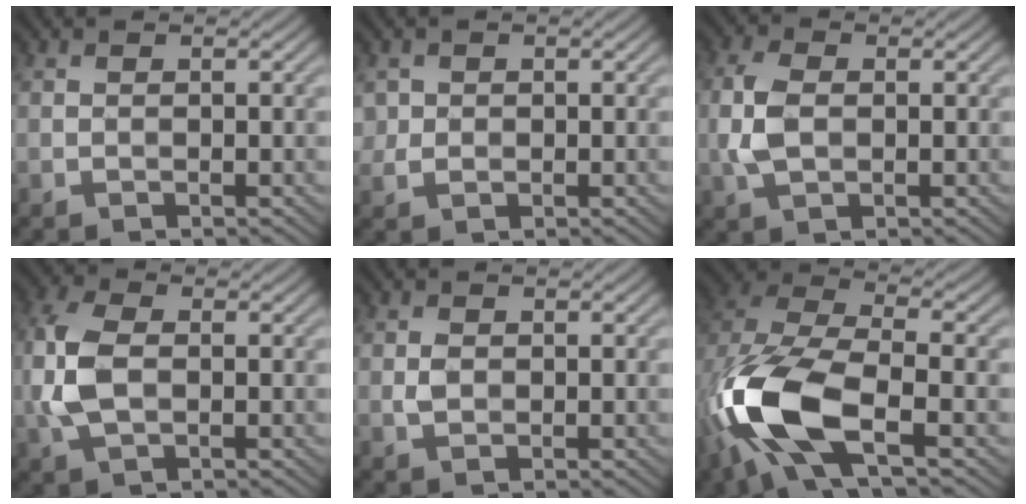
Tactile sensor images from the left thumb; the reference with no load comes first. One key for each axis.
{"total": 1.6, "fx": 0.3, "fy": 1.5, "fz": 0.1, "tx": -0.005, "ty": -0.006, "tz": 0.007}
{"total": 4.5, "fx": -0.2, "fy": 2.8, "fz": 3.5, "tx": -0.094, "ty": 0.003, "tz": -0.008}
{"total": 6.7, "fx": -0.4, "fy": 3.9, "fz": 5.4, "tx": -0.144, "ty": 0.005, "tz": -0.015}
{"total": 1.4, "fx": 0.1, "fy": 1.1, "fz": 0.8, "tx": -0.020, "ty": 0.000, "tz": 0.000}
{"total": 13.7, "fx": -4.6, "fy": 6.7, "fz": 11.1, "tx": -0.270, "ty": -0.017, "tz": -0.097}